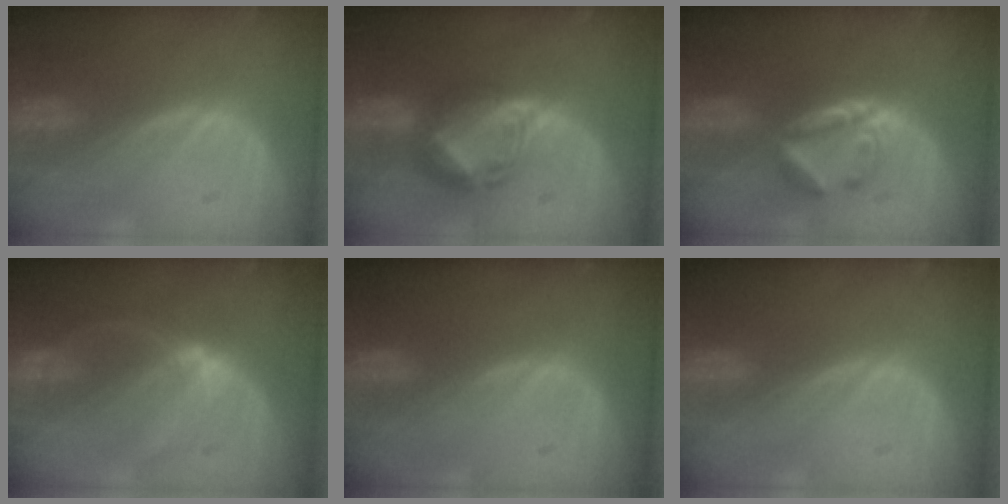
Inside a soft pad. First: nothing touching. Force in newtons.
{"total": 7.5, "press": 6.7, "slide": 3.5}
{"total": 5.1, "press": 4.9, "slide": 1.3}
{"total": 5.1, "press": 5.0, "slide": 1.1}
{"total": 0.0}
{"total": 0.0}